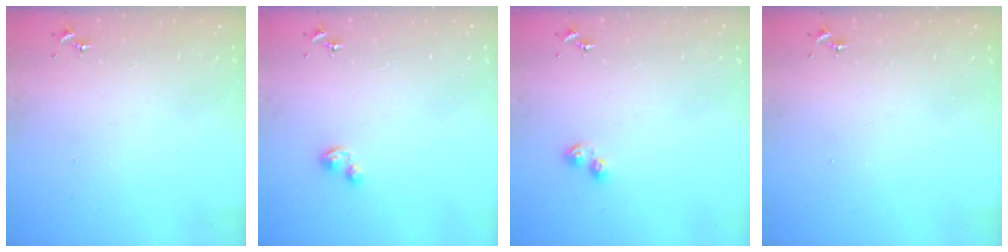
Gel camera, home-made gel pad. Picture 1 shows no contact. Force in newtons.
{"total": 1.9, "press": 1.9, "slide": 0.3}
{"total": 4.4, "press": 4.4, "slide": 0.6}
{"total": 0.0}